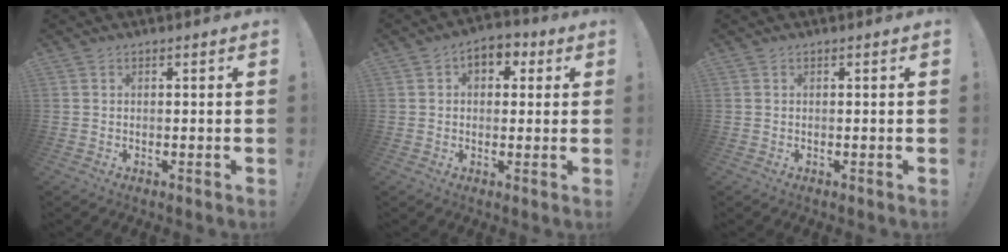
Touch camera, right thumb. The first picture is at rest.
{"total": 5.9, "force": [1.7, 4.3, 3.6], "torque": [-0.050, 0.003, 0.029]}
{"total": 0.0}